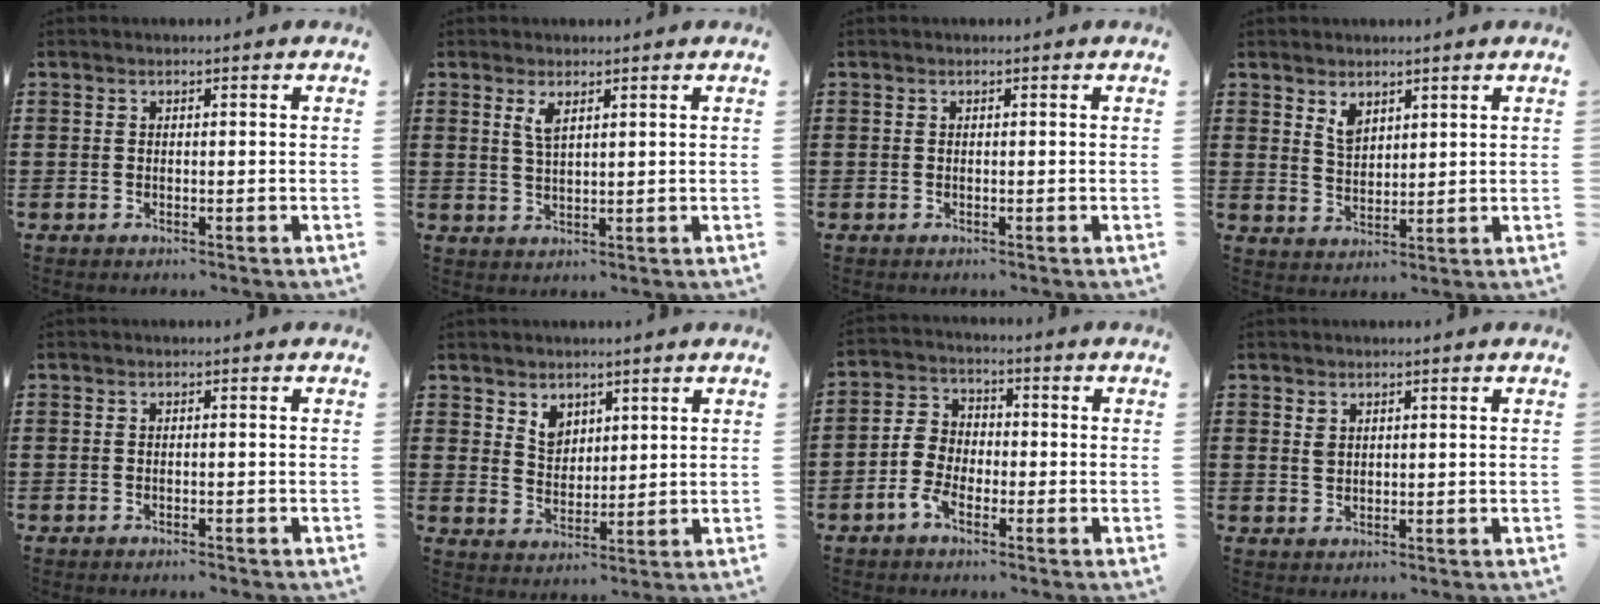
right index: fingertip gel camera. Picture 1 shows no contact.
{"total": 2.5, "force": [1.5, 0.6, 1.9], "torque": [-0.042, 0.002, 0.026]}
{"total": 0.0}
{"total": 3.1, "force": [2.3, 1.8, 1.3], "torque": [-0.032, 0.004, 0.043]}
{"total": 0.5, "force": [-0.5, 0.0, 0.2], "torque": [-0.007, -0.002, -0.009]}
{"total": 3.9, "force": [2.8, 2.6, 0.8], "torque": [-0.027, 0.006, 0.053]}
{"total": 4.8, "force": [-2.1, 3.4, 2.6], "torque": [-0.079, 0.005, -0.049]}
{"total": 1.5, "force": [1.0, 0.9, 0.7], "torque": [-0.016, 0.002, 0.019]}